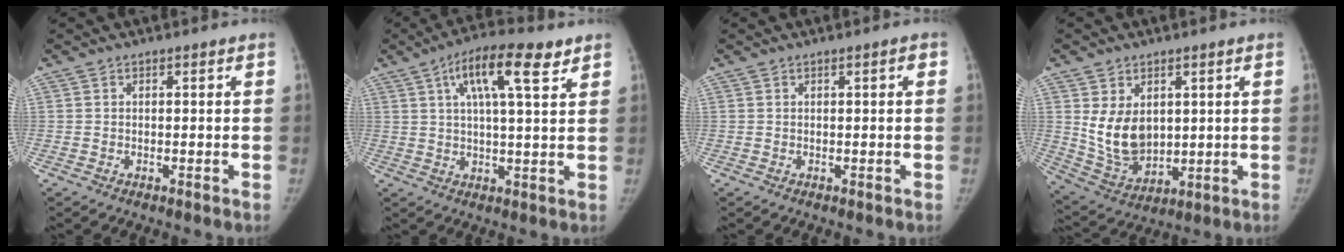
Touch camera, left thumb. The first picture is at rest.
{"total": 11.9, "force": [5.8, 3.3, 9.8], "torque": [-0.148, -0.003, 0.090]}
{"total": 0.9, "force": [0.1, 0.2, 0.8], "torque": [-0.015, 0.002, 0.000]}
{"total": 10.7, "force": [2.3, 7.6, 7.2], "torque": [-0.100, -0.025, 0.068]}